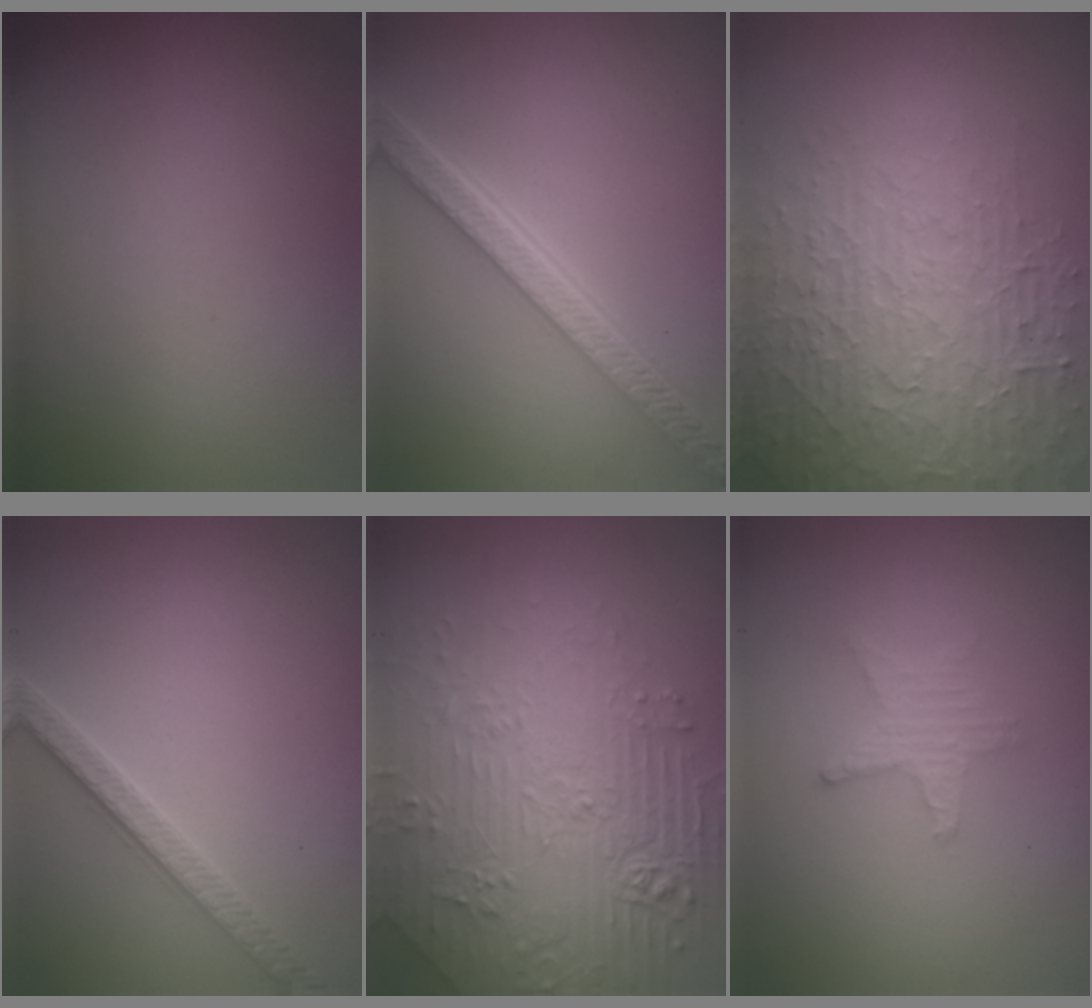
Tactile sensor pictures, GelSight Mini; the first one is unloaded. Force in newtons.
{"total": 5.6, "press": 4.2, "slide": 3.6}
{"total": 7.4, "press": 7.2, "slide": 1.7}
{"total": 2.6, "press": 2.5, "slide": 0.5}
{"total": 6.6, "press": 5.4, "slide": 3.8}
{"total": 2.1, "press": 2.0, "slide": 0.4}